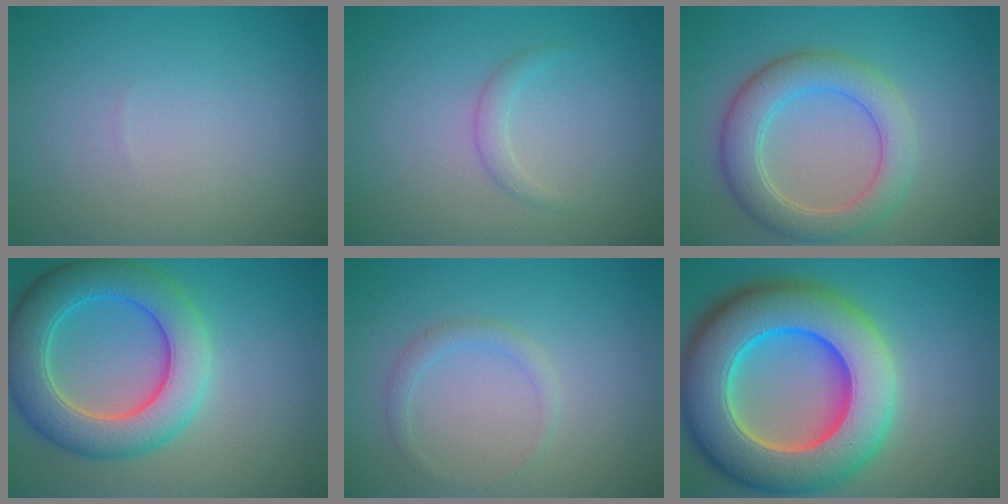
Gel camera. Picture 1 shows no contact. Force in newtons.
{"total": 1.2, "press": 1.2, "slide": 0.0}
{"total": 5.2, "press": 5.2, "slide": 0.1}
{"total": 7.9, "press": 7.9, "slide": 0.3}
{"total": 1.3, "press": 1.3, "slide": 0.1}
{"total": 13.9, "press": 13.8, "slide": 0.8}